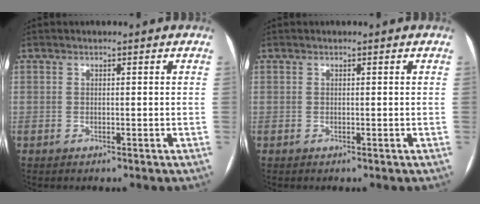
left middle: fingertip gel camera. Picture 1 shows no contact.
{"total": 0.0}